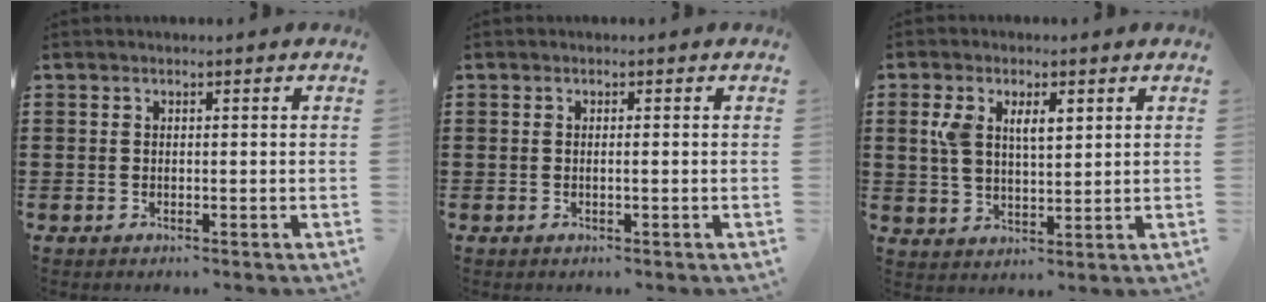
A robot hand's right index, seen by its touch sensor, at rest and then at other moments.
{"total": 0.7, "force": [-0.1, -0.1, 0.6], "torque": [-0.012, -0.004, -0.002]}
{"total": 5.8, "force": [2.1, 2.9, 4.5], "torque": [-0.098, 0.009, 0.037]}